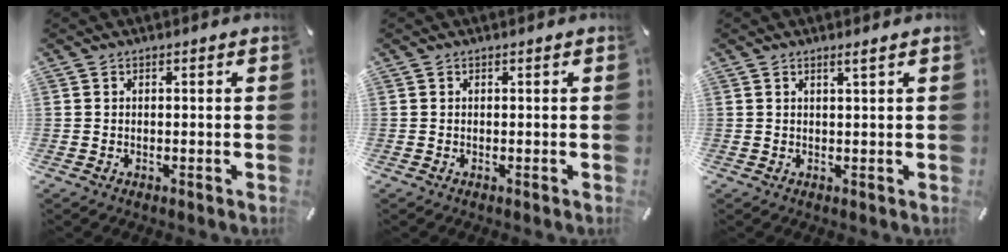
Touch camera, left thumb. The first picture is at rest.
{"total": 0.0}
{"total": 1.7, "force": [1.1, -0.1, 1.3], "torque": [-0.026, -0.002, 0.020]}